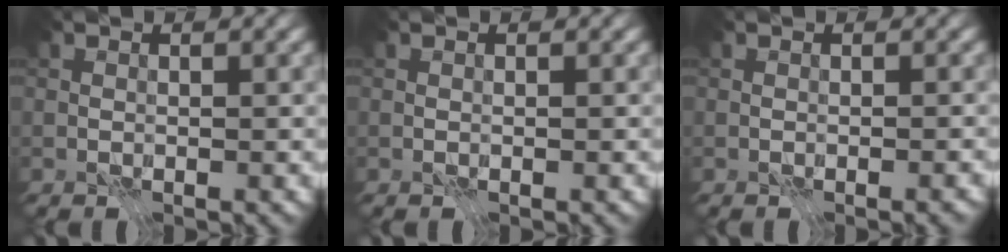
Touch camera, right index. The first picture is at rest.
{"total": 0.0}
{"total": 0.5, "force": [-0.4, 0.1, 0.4], "torque": [-0.006, -0.003, -0.003]}